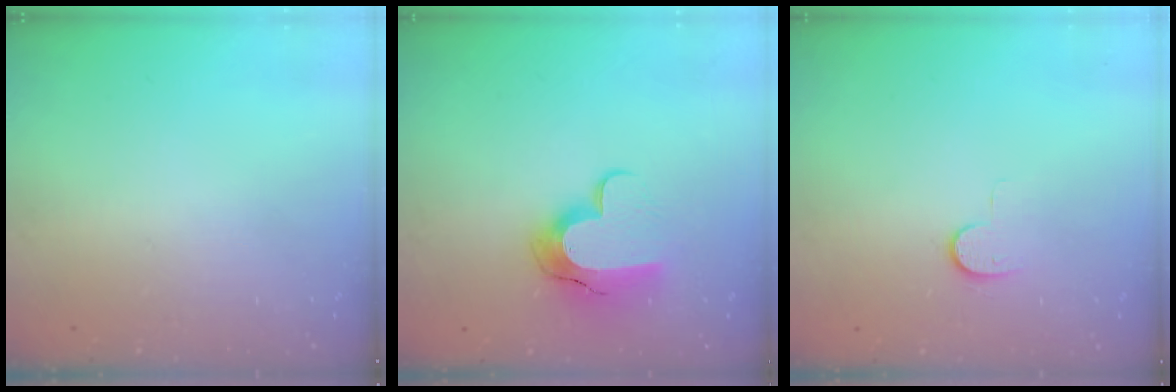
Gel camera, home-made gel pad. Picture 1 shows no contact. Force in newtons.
{"total": 12.7, "press": 12.7, "slide": 0.9}
{"total": 6.2, "press": 6.2, "slide": 0.6}